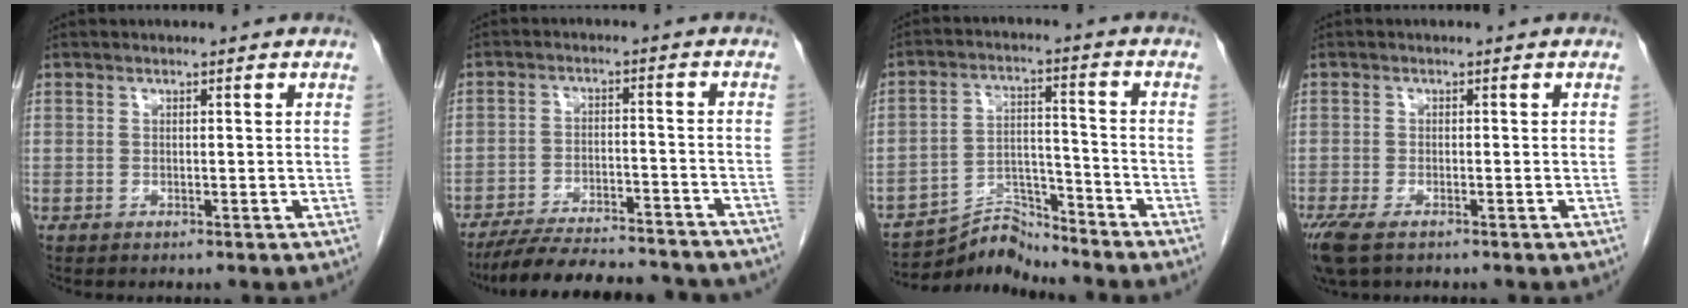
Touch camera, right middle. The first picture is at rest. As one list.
[{"total": 19.2, "force": [-17.3, 3.3, 7.6], "torque": [-0.122, -0.011, -0.243]}, {"total": 7.1, "force": [-7.1, 0.0, -0.8], "torque": [0.015, 0.017, -0.125]}, {"total": 6.5, "force": [-4.4, 2.6, 4.0], "torque": [-0.084, -0.017, -0.076]}]